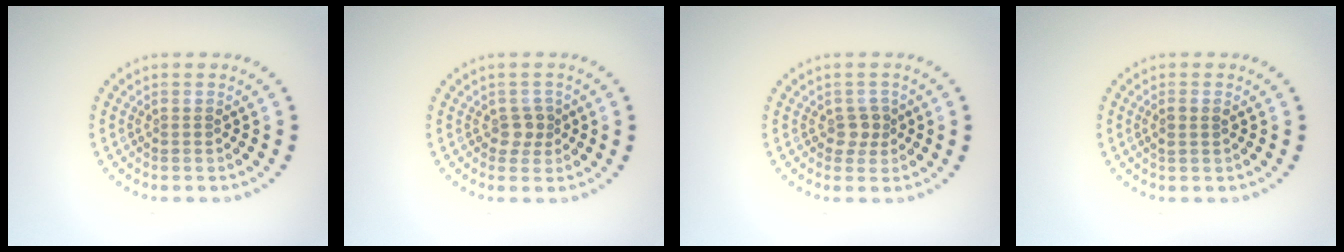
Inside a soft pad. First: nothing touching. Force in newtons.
{"total": 1.6, "press": 1.4, "slide": 0.8}
{"total": 1.6, "press": 1.4, "slide": 0.8}
{"total": 1.1, "press": 1.0, "slide": 0.4}